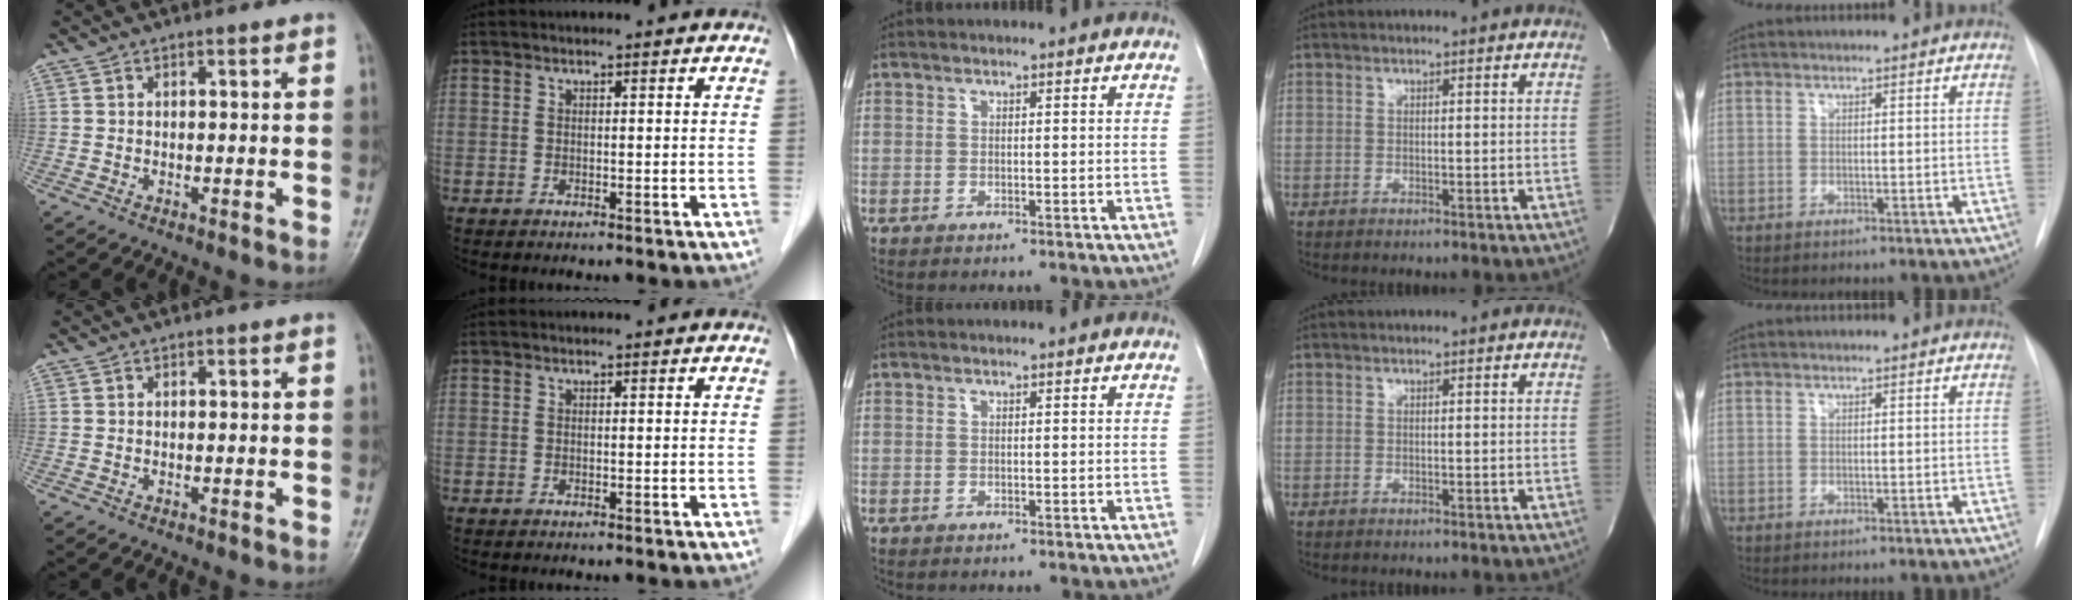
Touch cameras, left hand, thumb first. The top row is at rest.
{}